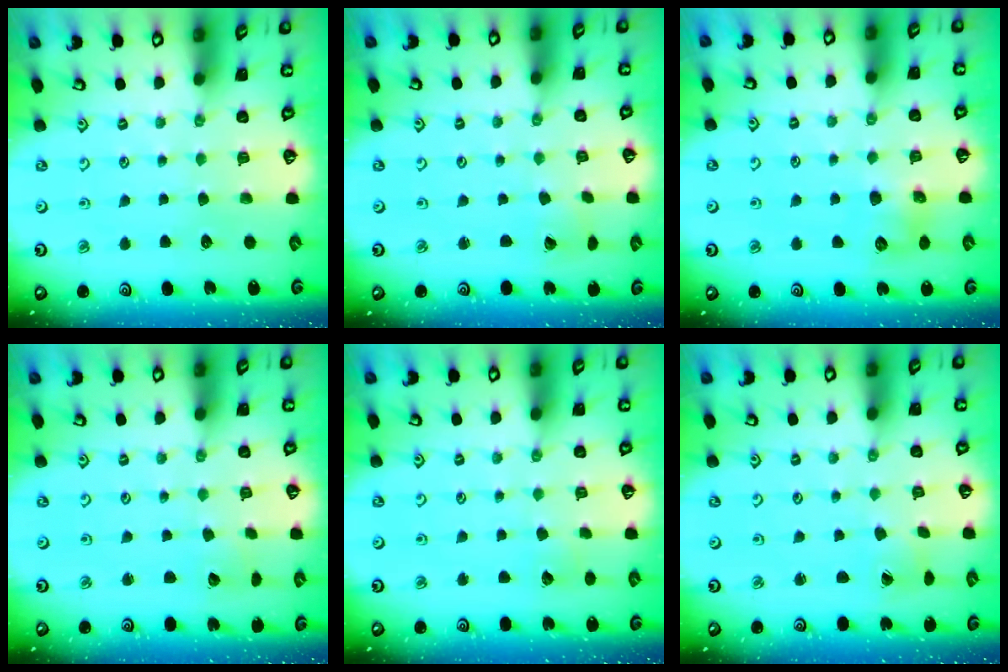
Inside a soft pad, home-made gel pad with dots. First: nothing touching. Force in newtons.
{"total": 1.9, "press": 1.9, "slide": 0.2}
{"total": 7.5, "press": 7.4, "slide": 0.6}
{"total": 2.4, "press": 2.4, "slide": 0.2}
{"total": 2.8, "press": 2.7, "slide": 0.3}
{"total": 2.2, "press": 2.2, "slide": 0.2}